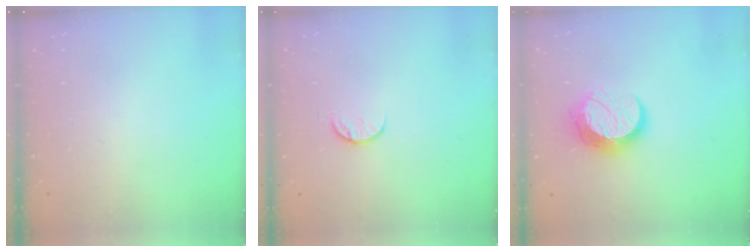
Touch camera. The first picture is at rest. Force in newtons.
{"total": 7.0, "press": 6.9, "slide": 0.8}
{"total": 11.0, "press": 11.0, "slide": 0.8}